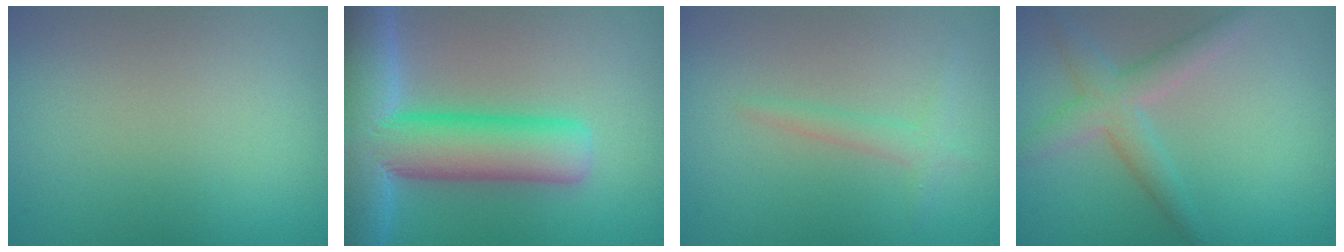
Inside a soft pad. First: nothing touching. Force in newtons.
{"total": 11.5, "press": 11.4, "slide": 0.7}
{"total": 1.6, "press": 1.6, "slide": 0.1}
{"total": 3.1, "press": 3.1, "slide": 0.0}